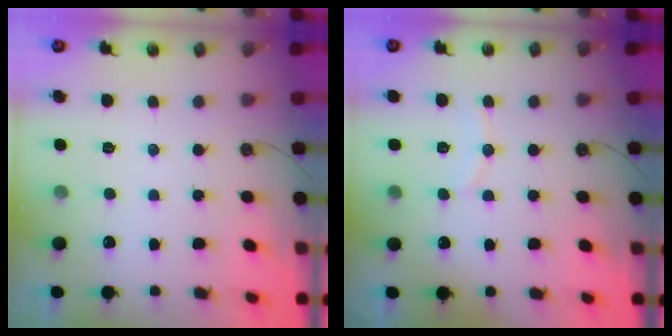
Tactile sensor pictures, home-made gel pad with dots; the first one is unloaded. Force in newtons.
{"total": 5.6, "press": 5.5, "slide": 0.6}